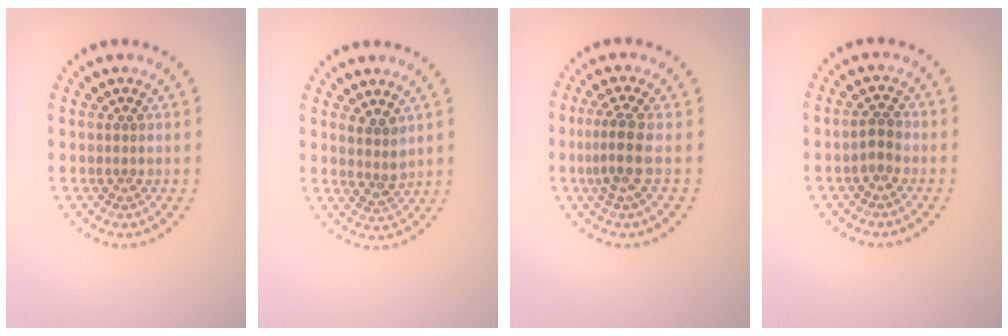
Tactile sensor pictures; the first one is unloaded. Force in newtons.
{"total": 1.9, "press": 1.5, "slide": 1.2}
{"total": 2.8, "press": 2.1, "slide": 1.8}
{"total": 1.6, "press": 1.5, "slide": 0.4}